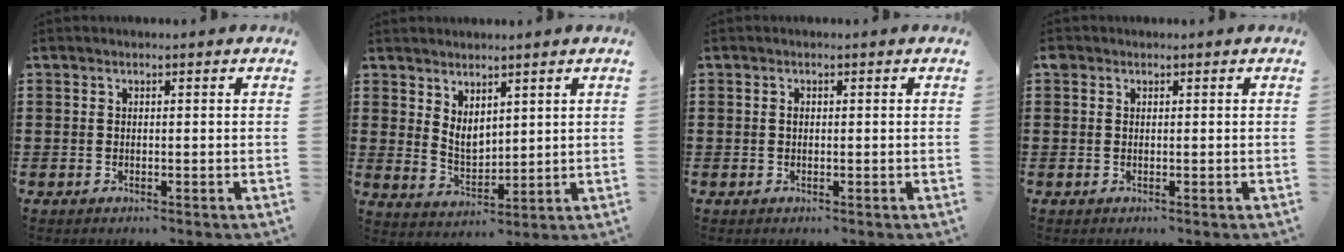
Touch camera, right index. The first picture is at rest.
{"total": 4.0, "force": [2.6, 2.2, 2.1], "torque": [-0.049, -0.002, 0.050]}
{"total": 0.6, "force": [0.0, 0.4, 0.5], "torque": [-0.011, -0.001, 0.001]}
{"total": 0.7, "force": [0.3, 0.7, 0.2], "torque": [-0.006, 0.003, 0.005]}